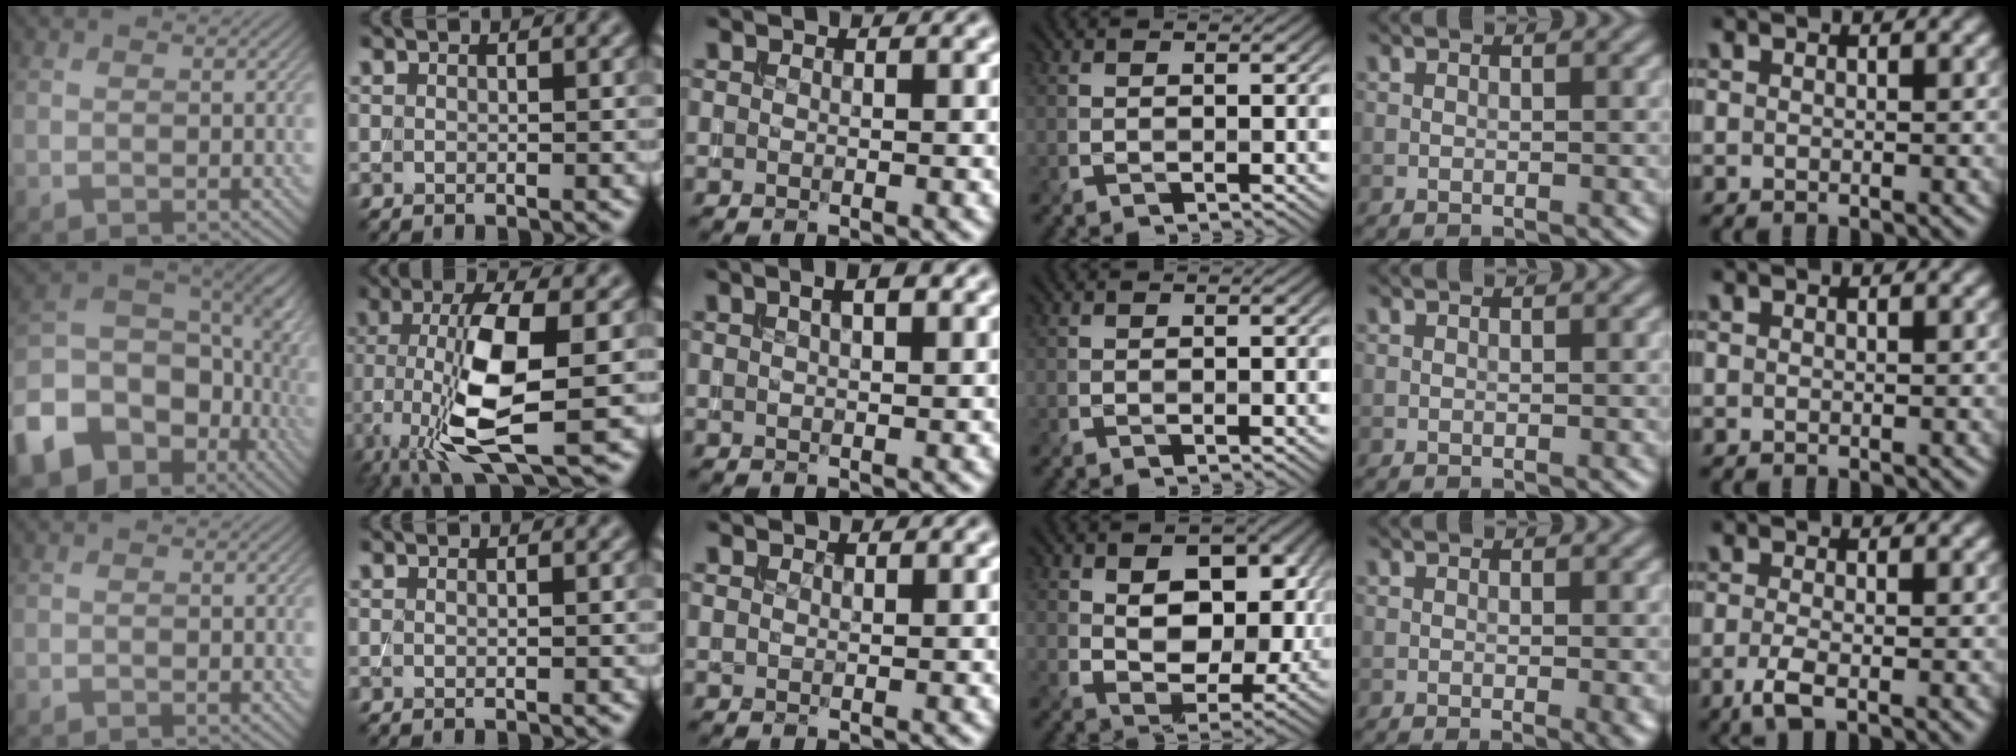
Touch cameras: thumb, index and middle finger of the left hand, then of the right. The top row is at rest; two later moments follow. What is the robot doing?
{"motion": "extract", "object": "backpack"}